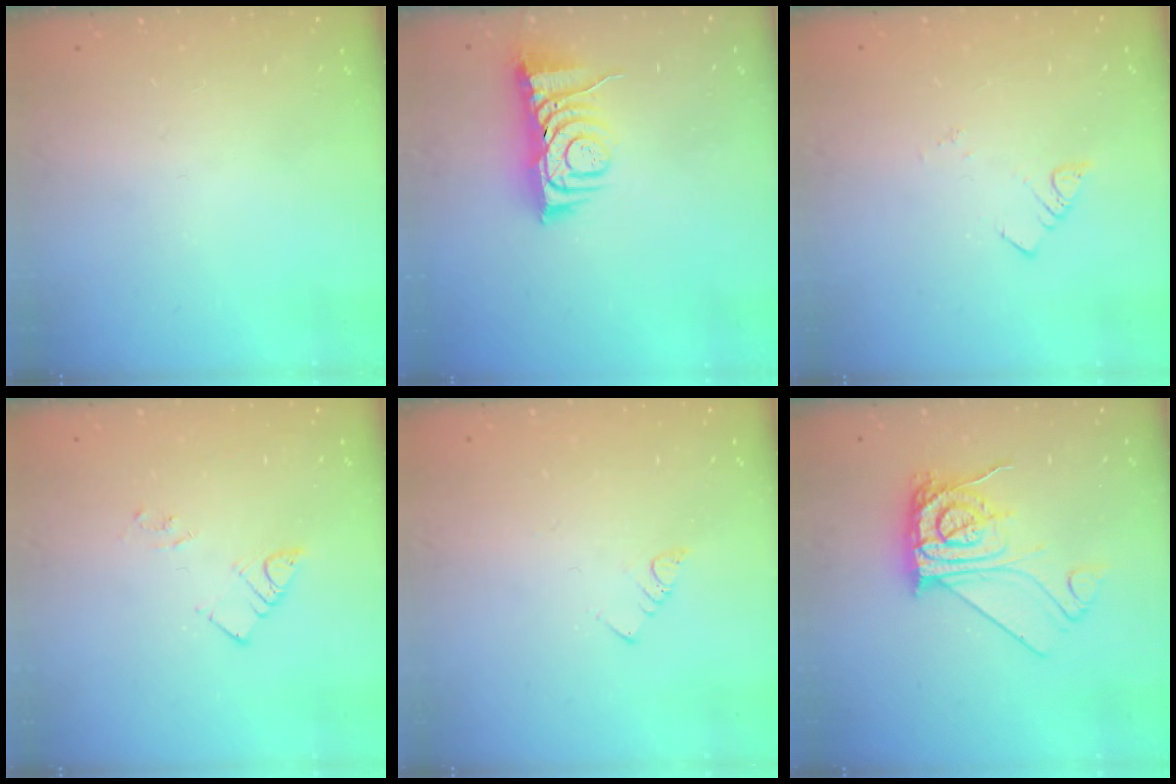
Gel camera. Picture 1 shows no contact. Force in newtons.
{"total": 7.3, "press": 7.3, "slide": 0.6}
{"total": 1.9, "press": 1.9, "slide": 0.1}
{"total": 4.0, "press": 3.9, "slide": 0.5}
{"total": 3.0, "press": 3.0, "slide": 0.2}
{"total": 11.8, "press": 11.8, "slide": 1.2}